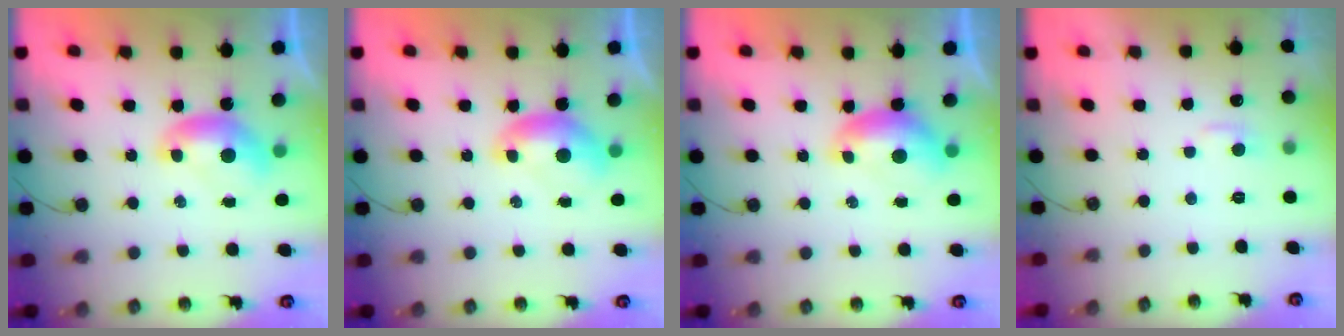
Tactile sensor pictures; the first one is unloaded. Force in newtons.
{"total": 0.0}
{"total": 0.0}
{"total": 2.5, "press": 2.5, "slide": 0.5}